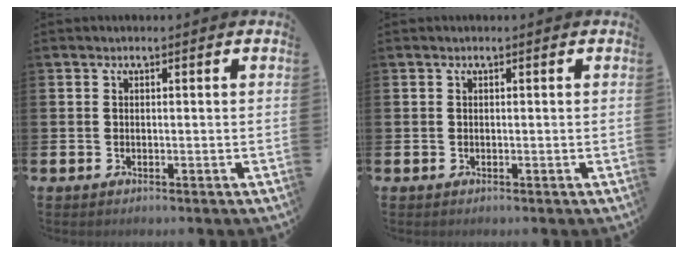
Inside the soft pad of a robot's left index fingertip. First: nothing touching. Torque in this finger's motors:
{"motor_torque": [0.00, 0.00, 0.00, 0.00]}